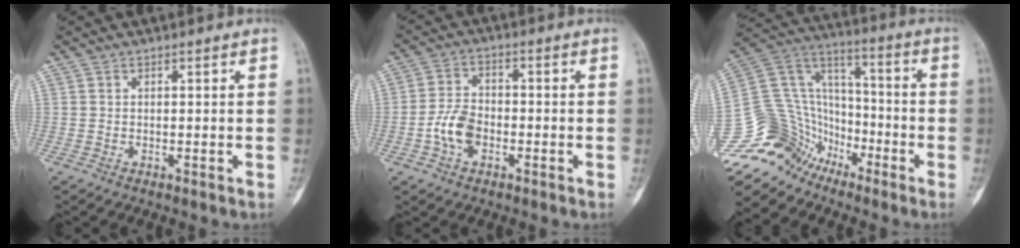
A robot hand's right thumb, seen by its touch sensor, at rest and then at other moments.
{"total": 6.6, "force": [-2.2, 4.3, 4.5], "torque": [-0.079, 0.020, -0.048]}
{"total": 16.5, "force": [-12.6, 10.3, 2.6], "torque": [-0.043, 0.117, -0.243]}